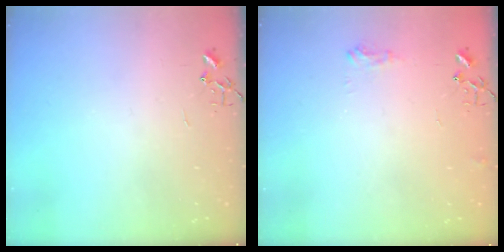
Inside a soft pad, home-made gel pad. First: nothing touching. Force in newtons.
{"total": 7.2, "press": 7.1, "slide": 1.0}